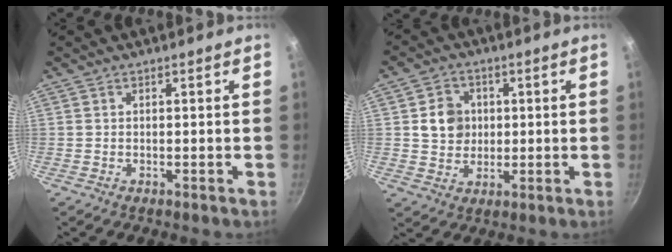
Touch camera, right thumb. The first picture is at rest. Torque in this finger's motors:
{"motor_torque": [0.04, 0.11, 0.52, 0.48, 0.06]}